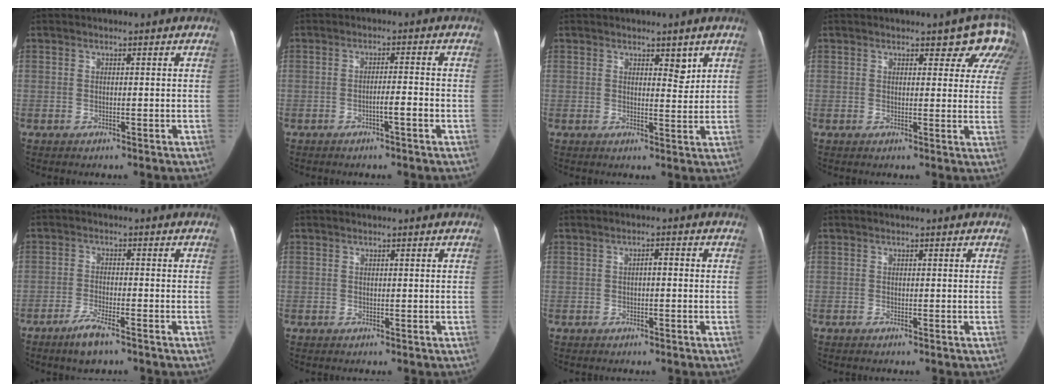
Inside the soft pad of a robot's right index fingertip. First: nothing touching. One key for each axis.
{"total": 3.0, "fx": -1.3, "fy": -0.1, "fz": 2.7, "tx": -0.037, "ty": 0.004, "tz": -0.023}
{"total": 2.6, "fx": 1.7, "fy": 1.0, "fz": 1.6, "tx": -0.015, "ty": -0.003, "tz": 0.027}
{"total": 7.2, "fx": 5.6, "fy": 3.5, "fz": 2.7, "tx": 0.000, "ty": -0.011, "tz": 0.036}
{"total": 4.5, "fx": -3.3, "fy": 0.8, "fz": 3.1, "tx": -0.068, "ty": -0.006, "tz": -0.057}
{"total": 0.0}
{"total": 1.3, "fx": -0.2, "fy": 0.4, "fz": 1.3, "tx": -0.017, "ty": 0.006, "tz": -0.005}
{"total": 0.0}